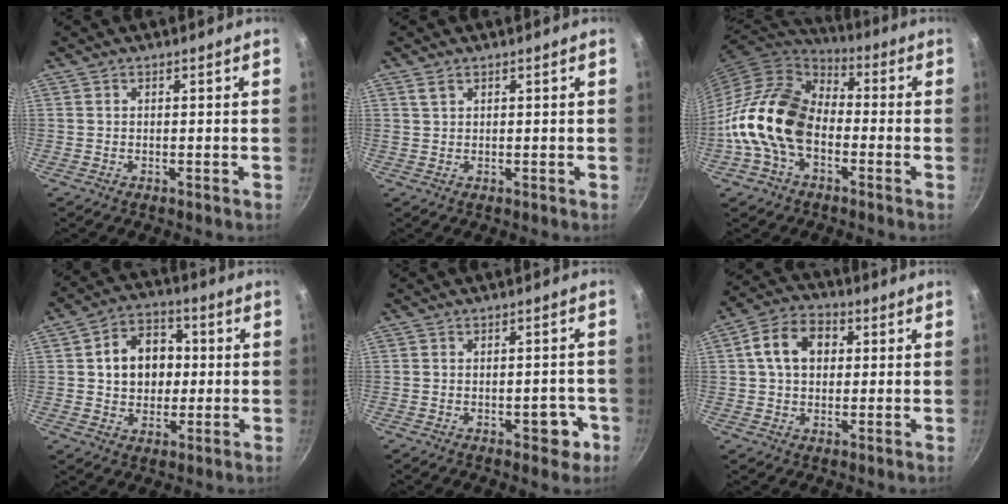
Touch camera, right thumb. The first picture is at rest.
{"total": 1.7, "force": [1.1, 0.9, 1.0], "torque": [-0.018, -0.002, 0.022]}
{"total": 17.5, "force": [-3.8, 11.9, 12.2], "torque": [-0.197, 0.043, -0.091]}
{"total": 11.8, "force": [1.2, 9.2, 7.2], "torque": [-0.079, 0.016, 0.014]}
{"total": 5.0, "force": [-2.1, 2.7, 3.7], "torque": [-0.021, 0.018, -0.023]}
{"total": 10.2, "force": [2.0, 7.5, 6.6], "torque": [-0.091, 0.018, 0.021]}